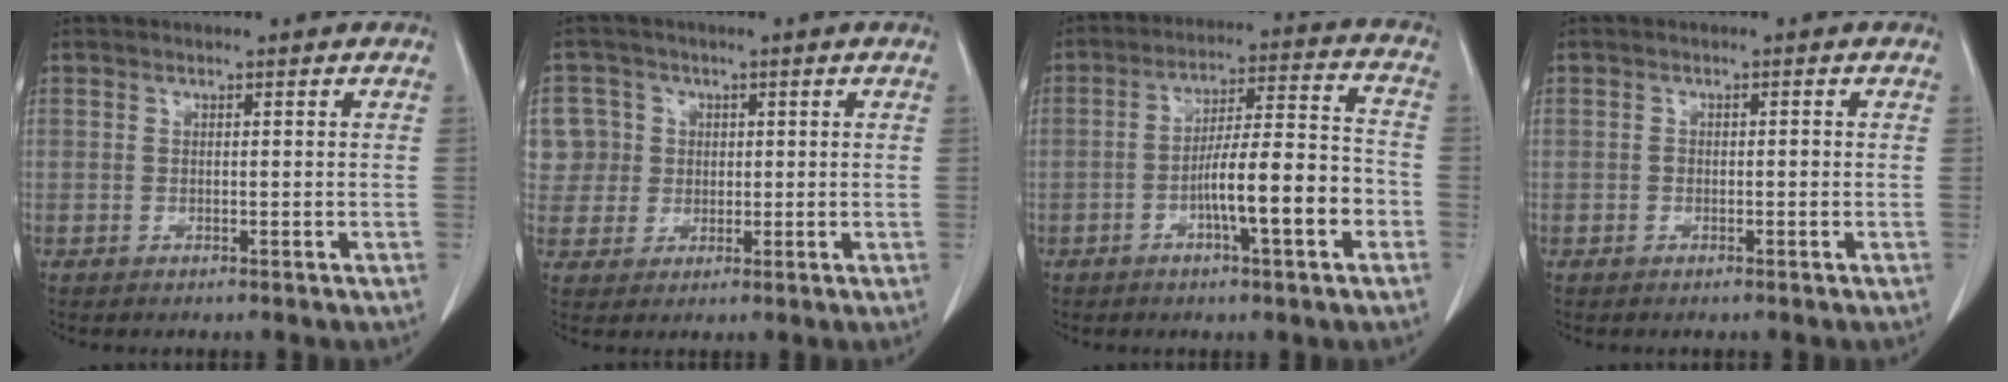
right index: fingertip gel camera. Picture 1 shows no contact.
{"total": 6.7, "force": [1.4, 6.5, 0.1], "torque": [0.002, 0.022, 0.033]}
{"total": 11.9, "force": [-4.1, 1.3, 11.1], "torque": [-0.182, 0.016, -0.065]}
{"total": 0.7, "force": [-0.2, 0.5, 0.5], "torque": [-0.009, 0.002, -0.004]}